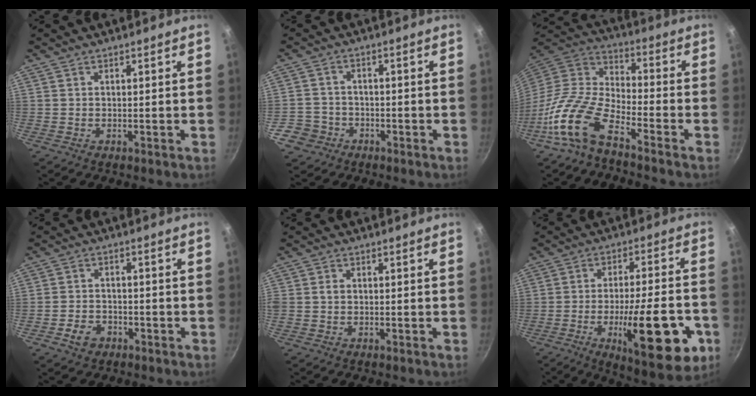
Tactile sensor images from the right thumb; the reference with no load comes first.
{"total": 4.6, "force": [-2.6, 3.6, 0.9], "torque": [-0.007, 0.034, -0.047]}
{"total": 14.0, "force": [-8.9, 5.8, 9.1], "torque": [-0.174, 0.078, -0.198]}
{"total": 4.4, "force": [-2.4, 3.2, 1.9], "torque": [-0.027, 0.024, -0.042]}
{"total": 1.6, "force": [0.0, 1.3, 0.9], "torque": [-0.015, 0.007, -0.002]}
{"total": 21.3, "force": [-7.4, 6.2, 19.0], "torque": [-0.254, 0.020, -0.101]}